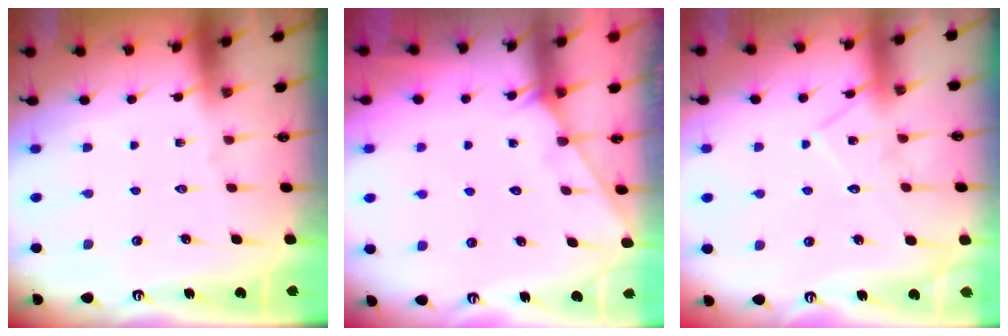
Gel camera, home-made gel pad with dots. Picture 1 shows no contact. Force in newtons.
{"total": 1.8, "press": 1.8, "slide": 0.1}
{"total": 10.5, "press": 10.5, "slide": 0.6}